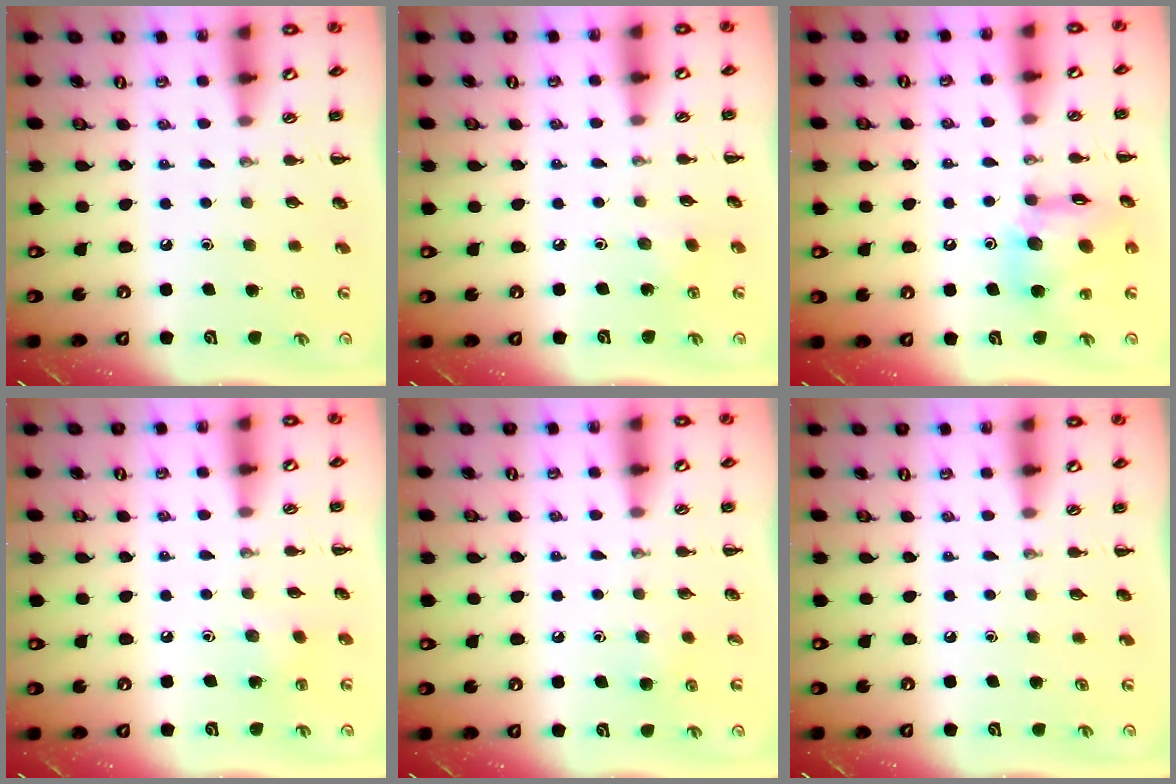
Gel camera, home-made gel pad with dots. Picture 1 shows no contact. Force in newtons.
{"total": 2.8, "press": 2.6, "slide": 0.9}
{"total": 13.5, "press": 13.1, "slide": 3.4}
{"total": 3.4, "press": 3.2, "slide": 1.2}
{"total": 3.0, "press": 2.7, "slide": 1.3}
{"total": 0.0}